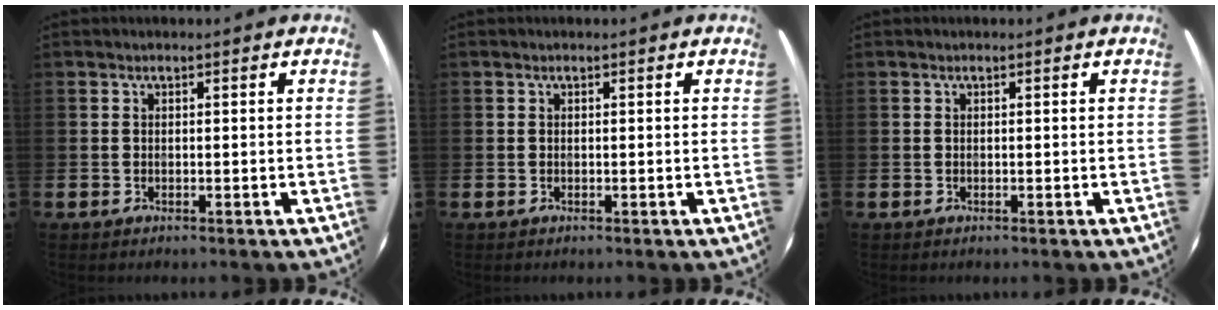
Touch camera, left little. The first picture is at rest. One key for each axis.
{"total": 0.0}
{"total": 0.0}